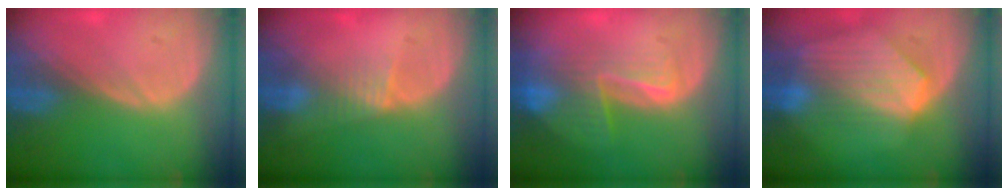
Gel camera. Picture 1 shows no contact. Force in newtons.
{"total": 2.6, "press": 2.4, "slide": 0.9}
{"total": 8.3, "press": 7.1, "slide": 4.4}
{"total": 9.2, "press": 8.1, "slide": 4.4}